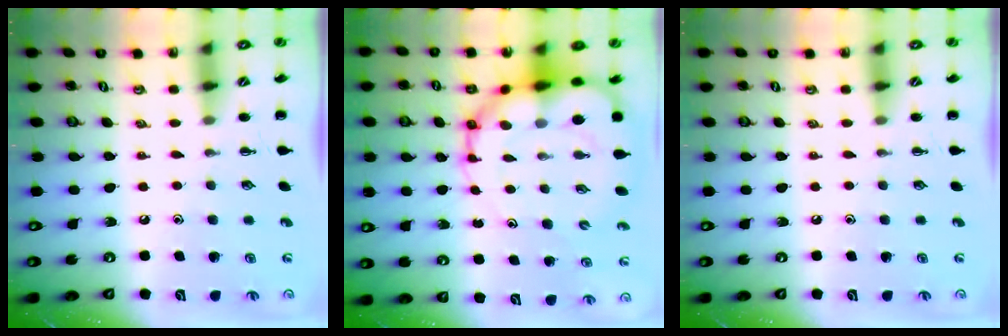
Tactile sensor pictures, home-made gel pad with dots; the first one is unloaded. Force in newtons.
{"total": 16.7, "press": 16.0, "slide": 4.5}
{"total": 0.0}